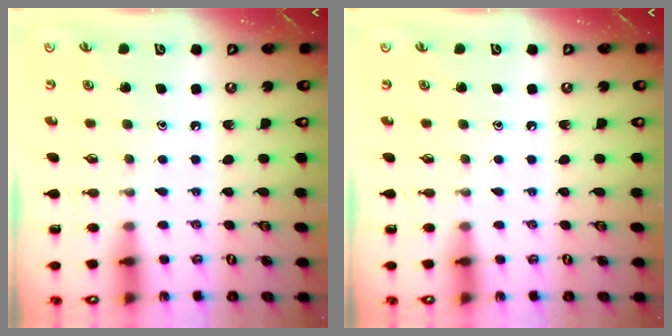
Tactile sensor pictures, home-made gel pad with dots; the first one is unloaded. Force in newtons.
{"total": 0.0}